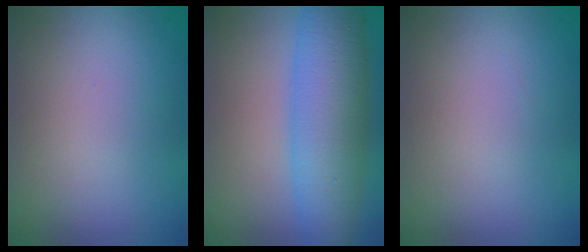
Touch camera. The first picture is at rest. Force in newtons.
{"total": 7.4, "press": 7.4, "slide": 0.1}
{"total": 0.0}